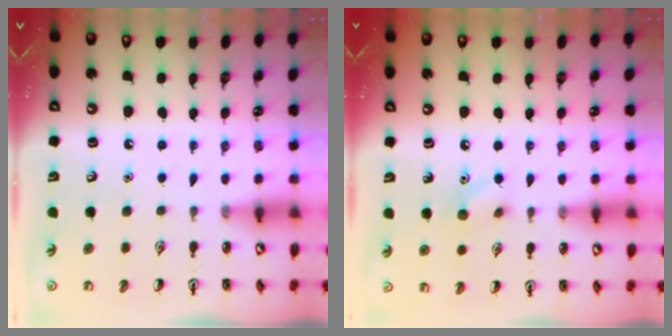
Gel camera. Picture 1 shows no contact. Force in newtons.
{"total": 5.9, "press": 5.6, "slide": 1.6}